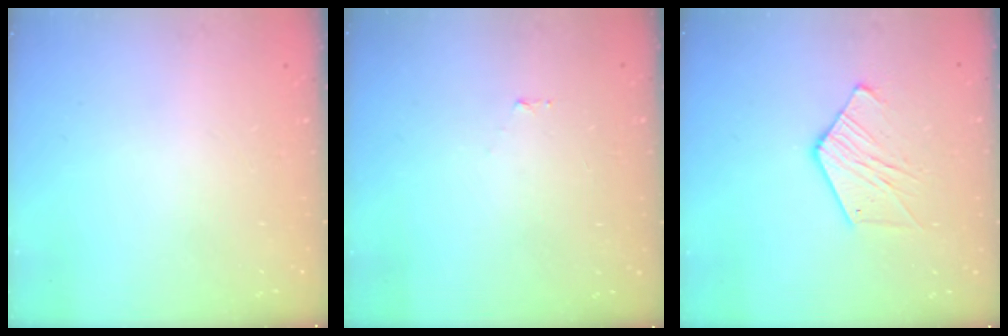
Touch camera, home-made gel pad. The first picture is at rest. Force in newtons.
{"total": 3.3, "press": 3.3, "slide": 0.3}
{"total": 9.8, "press": 9.7, "slide": 0.8}